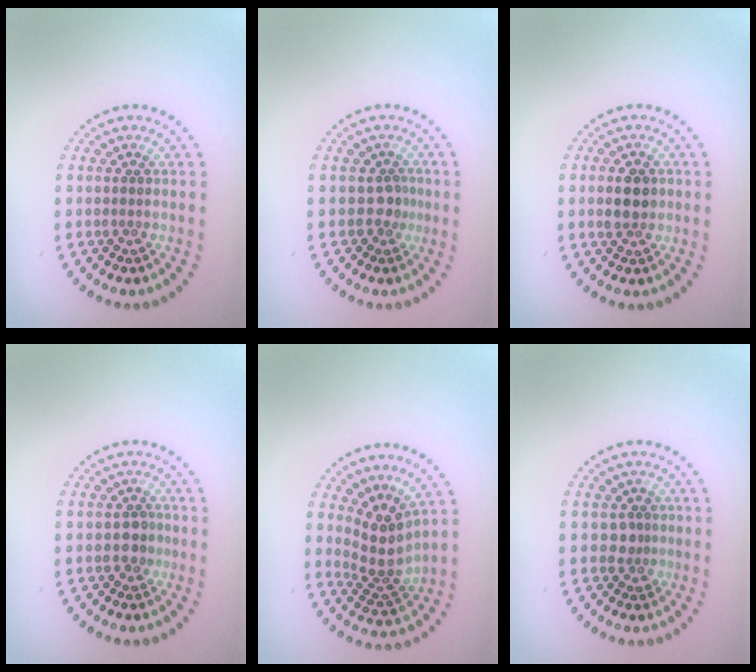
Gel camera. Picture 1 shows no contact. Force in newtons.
{"total": 1.5, "press": 1.1, "slide": 1.0}
{"total": 2.8, "press": 2.8, "slide": 0.1}
{"total": 1.4, "press": 1.2, "slide": 0.7}
{"total": 3.8, "press": 2.8, "slide": 2.5}
{"total": 1.5, "press": 1.2, "slide": 1.0}